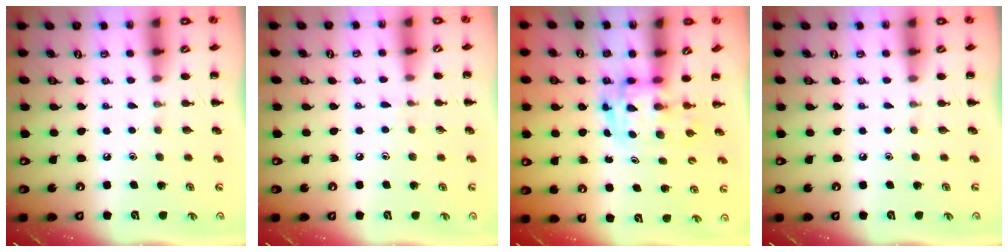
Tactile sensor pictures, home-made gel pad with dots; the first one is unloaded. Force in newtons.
{"total": 4.3, "press": 3.9, "slide": 1.7}
{"total": 3.0, "press": 2.9, "slide": 0.5}
{"total": 0.0}